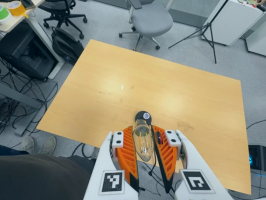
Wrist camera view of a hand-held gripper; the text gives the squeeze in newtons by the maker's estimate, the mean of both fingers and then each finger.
{"total": 12.8, "left": 13.0, "right": 12.6}